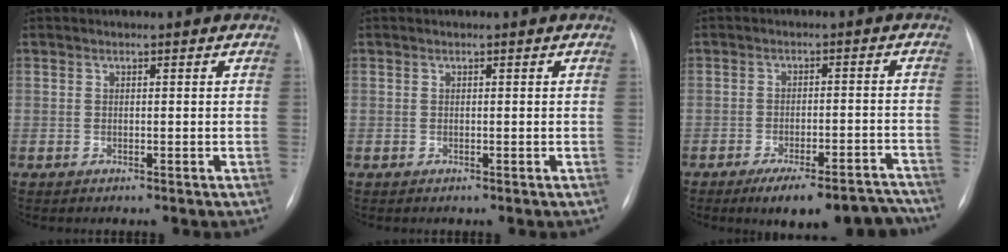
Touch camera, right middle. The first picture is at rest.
{"total": 0.0}
{"total": 12.8, "force": [-11.1, 2.9, 5.6], "torque": [-0.047, 0.029, -0.147]}